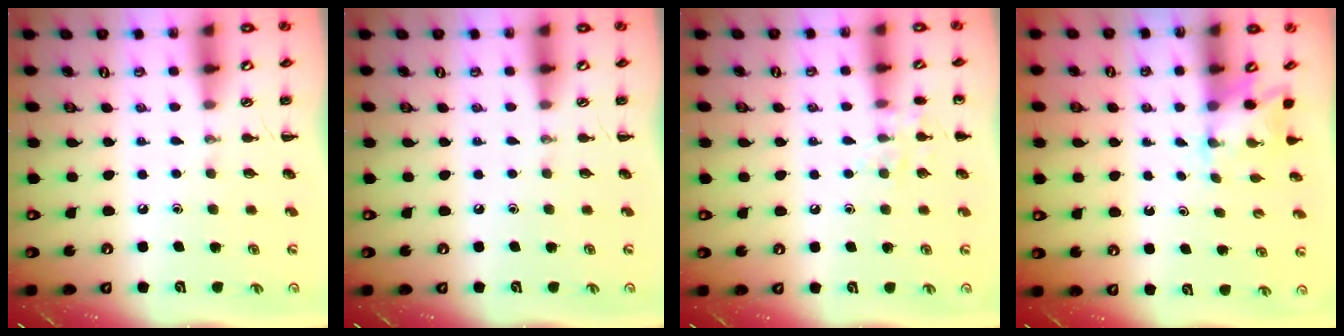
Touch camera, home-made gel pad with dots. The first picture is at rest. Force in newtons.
{"total": 0.0}
{"total": 7.4, "press": 7.3, "slide": 1.1}
{"total": 2.5, "press": 2.4, "slide": 0.9}